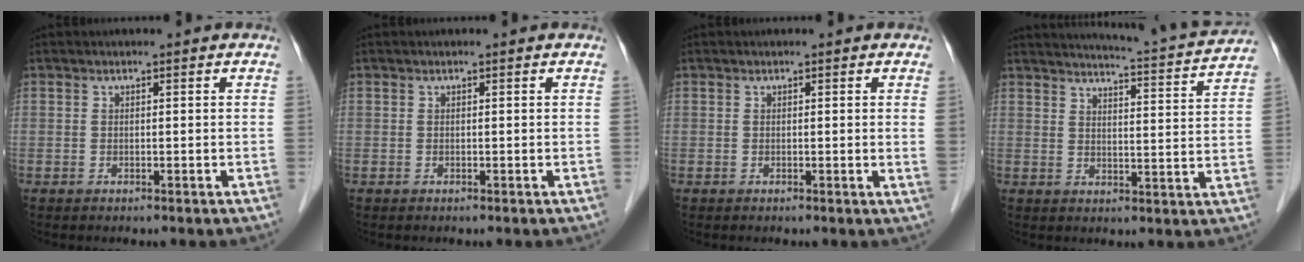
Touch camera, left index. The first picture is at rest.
{"total": 0.0}
{"total": 1.2, "force": [0.2, -0.2, 1.1], "torque": [-0.017, -0.001, 0.002]}
{"total": 13.4, "force": [12.8, -0.7, 3.7], "torque": [-0.066, -0.028, 0.159]}